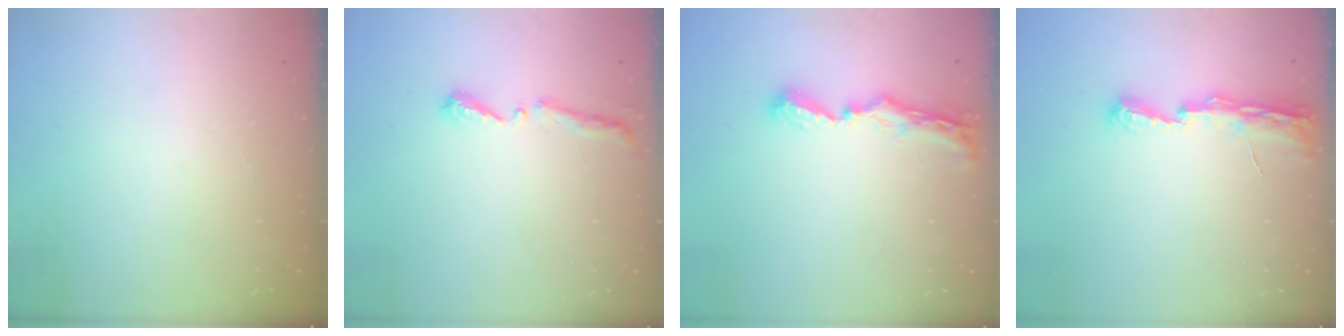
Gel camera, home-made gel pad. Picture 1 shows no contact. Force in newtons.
{"total": 5.1, "press": 5.0, "slide": 0.6}
{"total": 8.6, "press": 8.5, "slide": 0.8}
{"total": 7.6, "press": 7.5, "slide": 0.6}